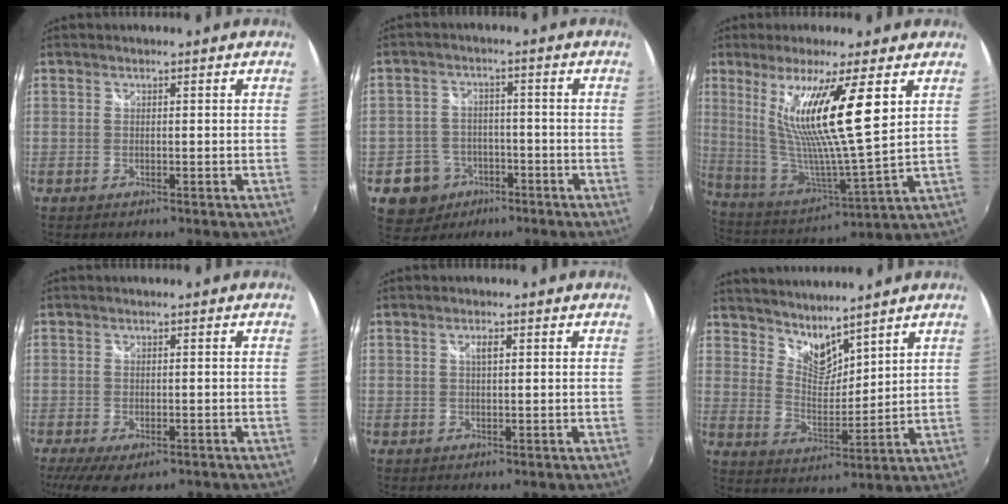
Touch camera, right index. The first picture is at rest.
{"total": 7.9, "force": [-4.0, 6.7, 0.9], "torque": [-0.033, 0.024, -0.057]}
{"total": 16.8, "force": [7.2, 0.3, 15.2], "torque": [-0.262, -0.012, 0.146]}
{"total": 8.2, "force": [-5.4, 3.5, 5.1], "torque": [-0.116, -0.034, -0.085]}
{"total": 1.6, "force": [0.5, 0.5, 1.4], "torque": [-0.025, 0.004, 0.007]}
{"total": 7.4, "force": [6.7, 2.1, 2.5], "torque": [-0.035, -0.007, 0.125]}